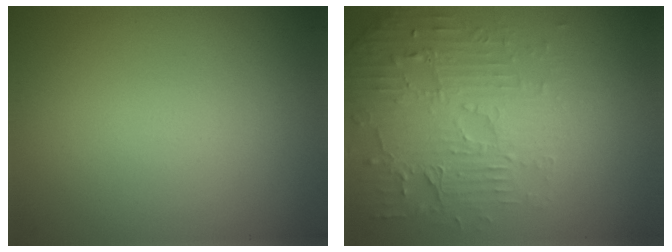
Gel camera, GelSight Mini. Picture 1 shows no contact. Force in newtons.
{"total": 4.3, "press": 3.7, "slide": 2.1}